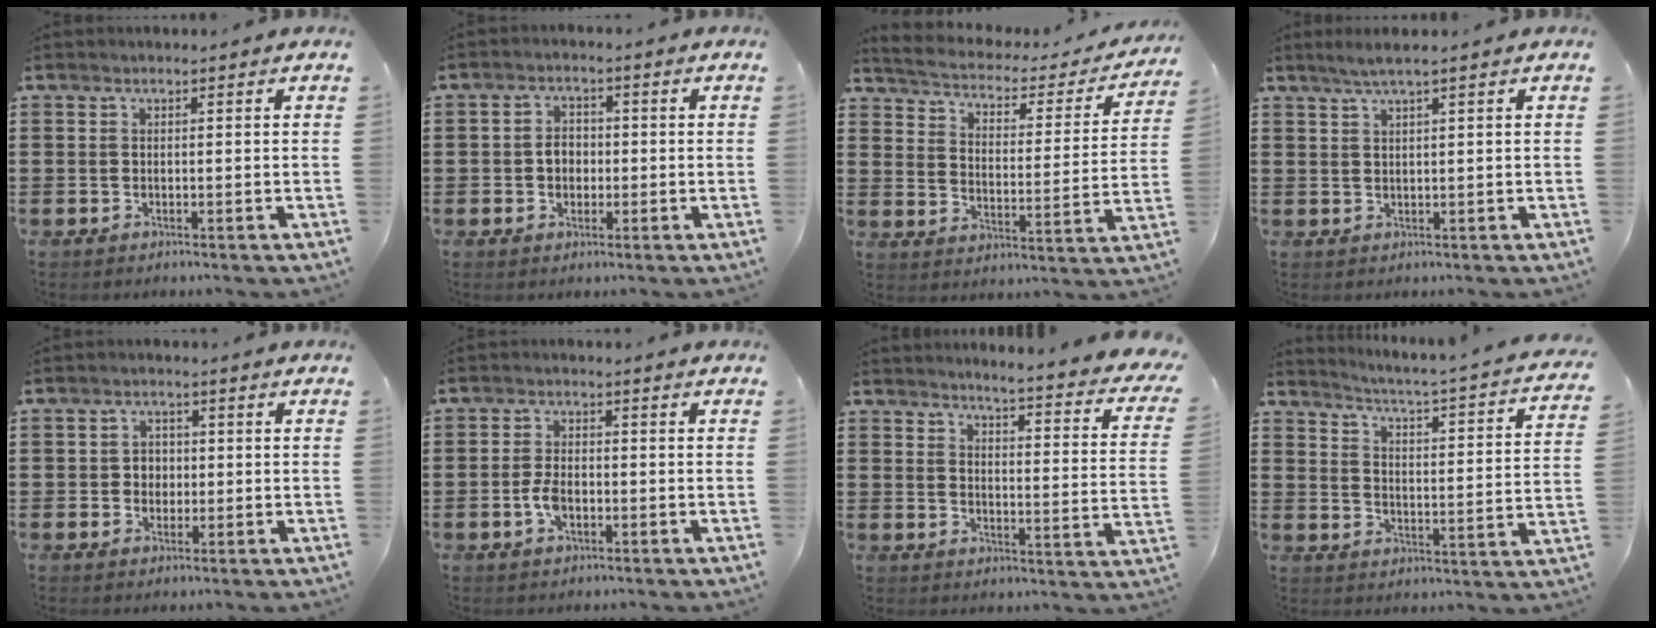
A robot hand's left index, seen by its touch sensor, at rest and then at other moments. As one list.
[{"total": 3.0, "force": [-0.3, 2.3, 1.8], "torque": [-0.039, 0.006, -0.009]}, {"total": 2.6, "force": [2.3, 0.7, 1.0], "torque": [-0.036, -0.022, 0.029]}, {"total": 2.3, "force": [1.4, -0.2, 1.8], "torque": [-0.035, 0.001, 0.025]}, {"total": 2.6, "force": [-0.1, 2.3, 1.1], "torque": [-0.022, 0.004, -0.008]}, {"total": 3.5, "force": [-1.1, 1.8, 2.8], "torque": [-0.072, -0.003, -0.024]}, {"total": 3.9, "force": [3.5, -0.7, 1.5], "torque": [-0.041, -0.036, 0.051]}, {"total": 2.8, "force": [2.6, -0.7, 1.0], "torque": [-0.039, -0.035, 0.030]}]